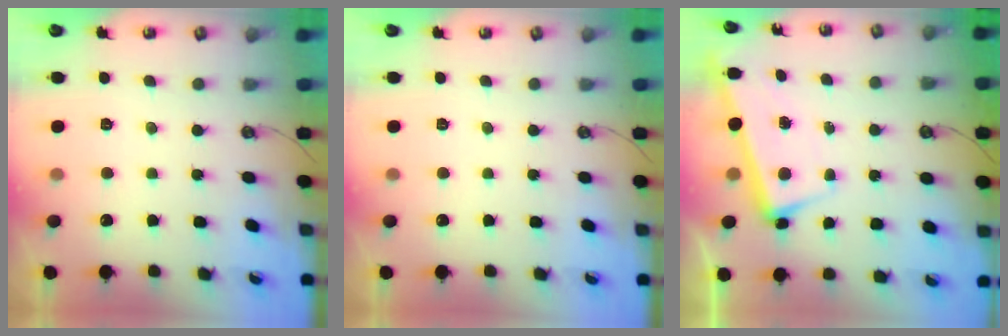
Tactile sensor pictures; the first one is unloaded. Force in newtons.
{"total": 0.0}
{"total": 2.6, "press": 2.4, "slide": 0.9}